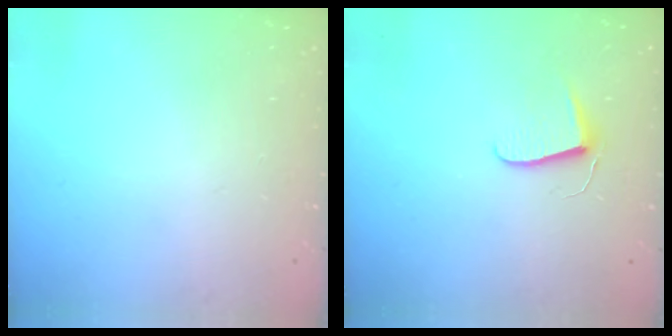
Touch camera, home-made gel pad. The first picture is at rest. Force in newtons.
{"total": 6.2, "press": 6.1, "slide": 0.6}